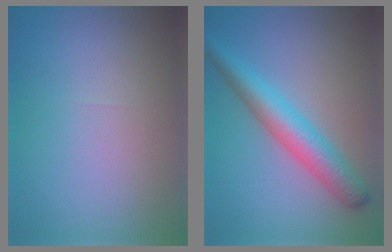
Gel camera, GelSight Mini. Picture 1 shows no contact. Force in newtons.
{"total": 5.0, "press": 5.0, "slide": 0.1}